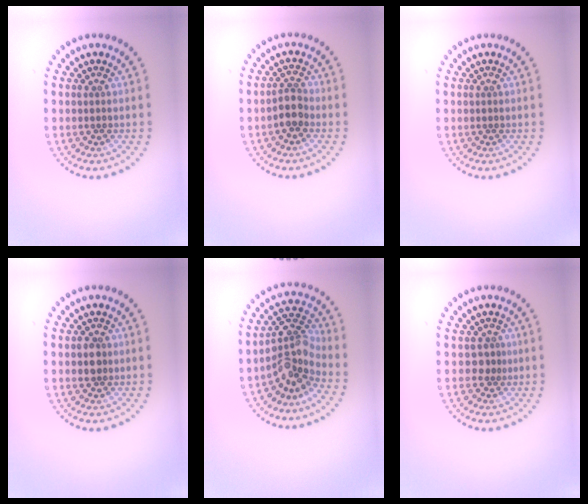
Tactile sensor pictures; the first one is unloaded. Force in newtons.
{"total": 2.1, "press": 1.7, "slide": 1.2}
{"total": 0.0}
{"total": 1.6, "press": 1.5, "slide": 0.5}
{"total": 3.8, "press": 3.1, "slide": 2.3}
{"total": 1.2, "press": 0.8, "slide": 0.9}